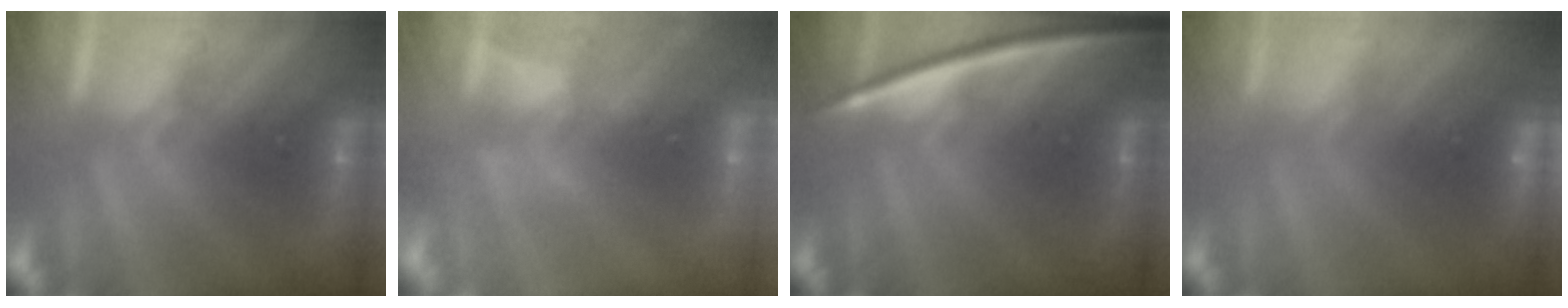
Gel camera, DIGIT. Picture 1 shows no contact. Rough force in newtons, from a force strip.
{"total": 2.8}
{"total": 2.3}
{"total": 5.6}